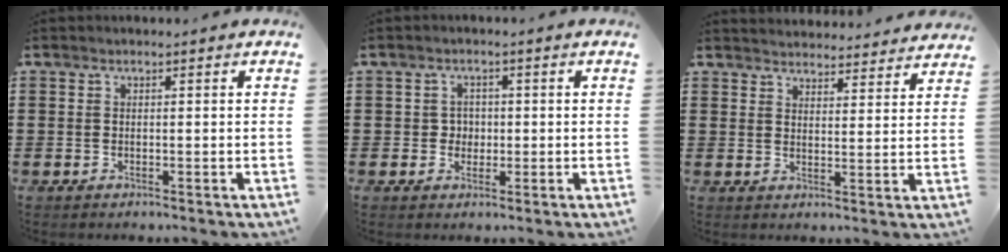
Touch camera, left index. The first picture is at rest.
{"total": 2.3, "force": [0.0, 2.1, 0.8], "torque": [-0.024, 0.009, -0.005]}
{"total": 3.6, "force": [3.6, -0.1, -0.2], "torque": [-0.001, -0.025, 0.062]}